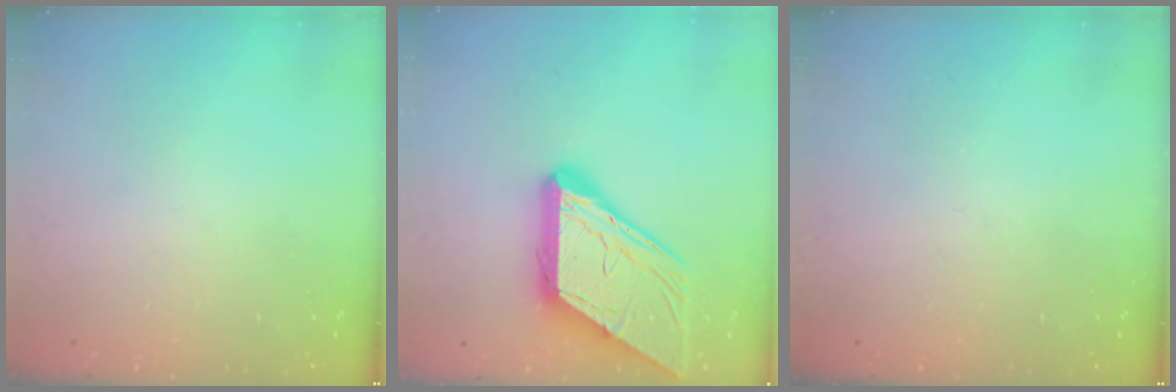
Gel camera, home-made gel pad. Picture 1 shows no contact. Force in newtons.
{"total": 16.3, "press": 16.2, "slide": 1.9}
{"total": 0.0}